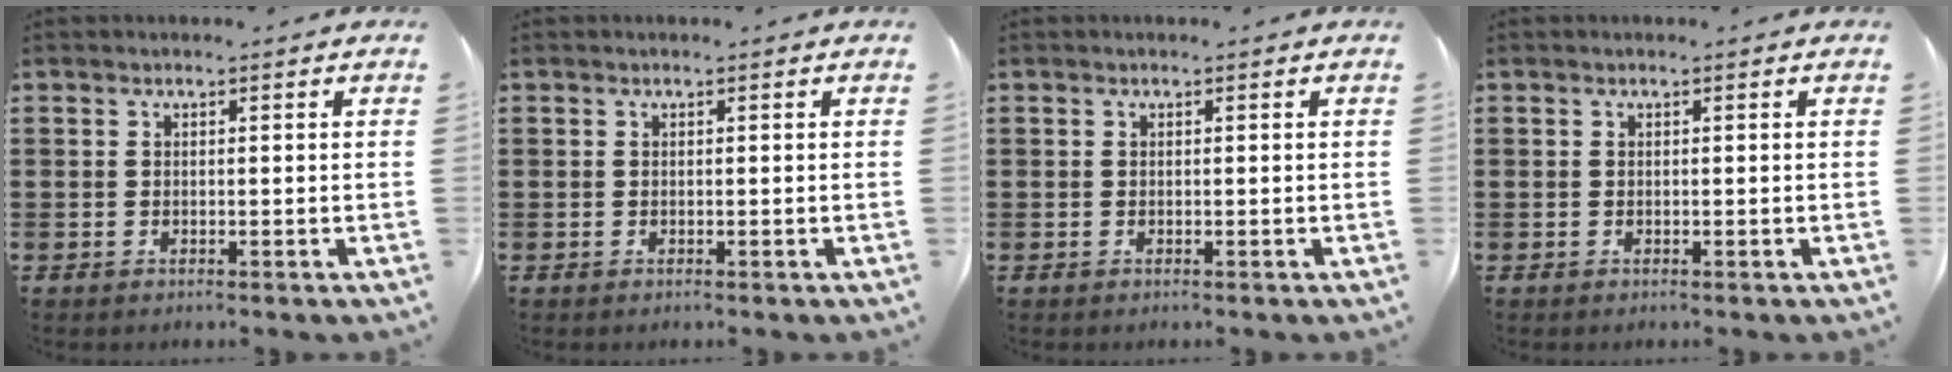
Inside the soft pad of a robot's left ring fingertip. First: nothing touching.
{"total": 0.0}
{"total": 0.0}
{"total": 0.0}